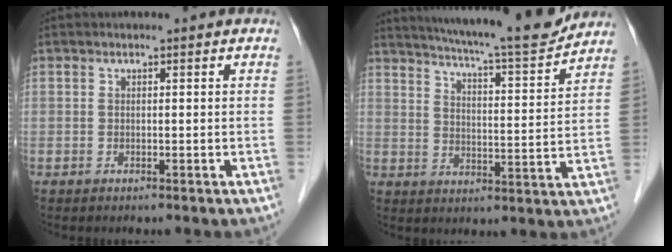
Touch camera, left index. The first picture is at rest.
{"total": 16.4, "force": [14.9, 0.3, 6.7], "torque": [-0.111, -0.019, 0.209]}